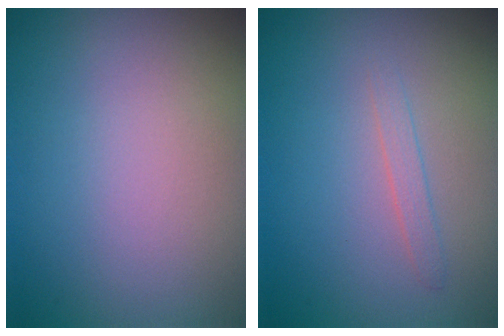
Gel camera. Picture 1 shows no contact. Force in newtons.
{"total": 0.9, "press": 0.9, "slide": 0.1}